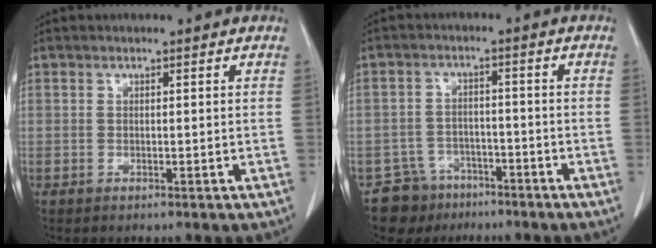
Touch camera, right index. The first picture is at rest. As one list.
[{"total": 6.3, "force": [-4.5, 4.4, -0.4], "torque": [0.013, 0.017, -0.070]}]